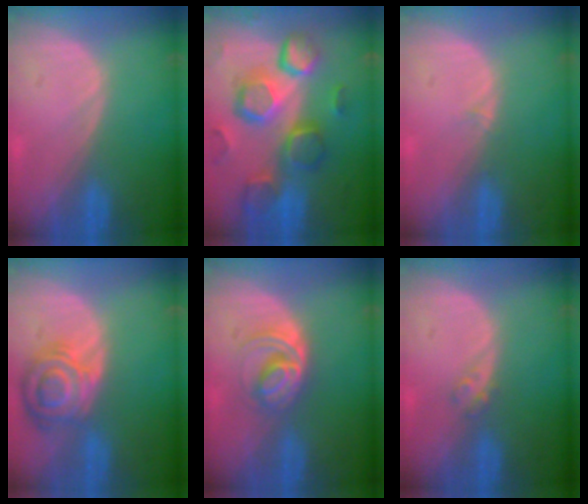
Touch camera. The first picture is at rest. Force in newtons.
{"total": 12.5, "press": 10.9, "slide": 6.1}
{"total": 0.9, "press": 0.5, "slide": 0.7}
{"total": 8.4, "press": 7.4, "slide": 3.9}
{"total": 5.9, "press": 5.2, "slide": 2.7}
{"total": 1.6, "press": 1.4, "slide": 0.8}